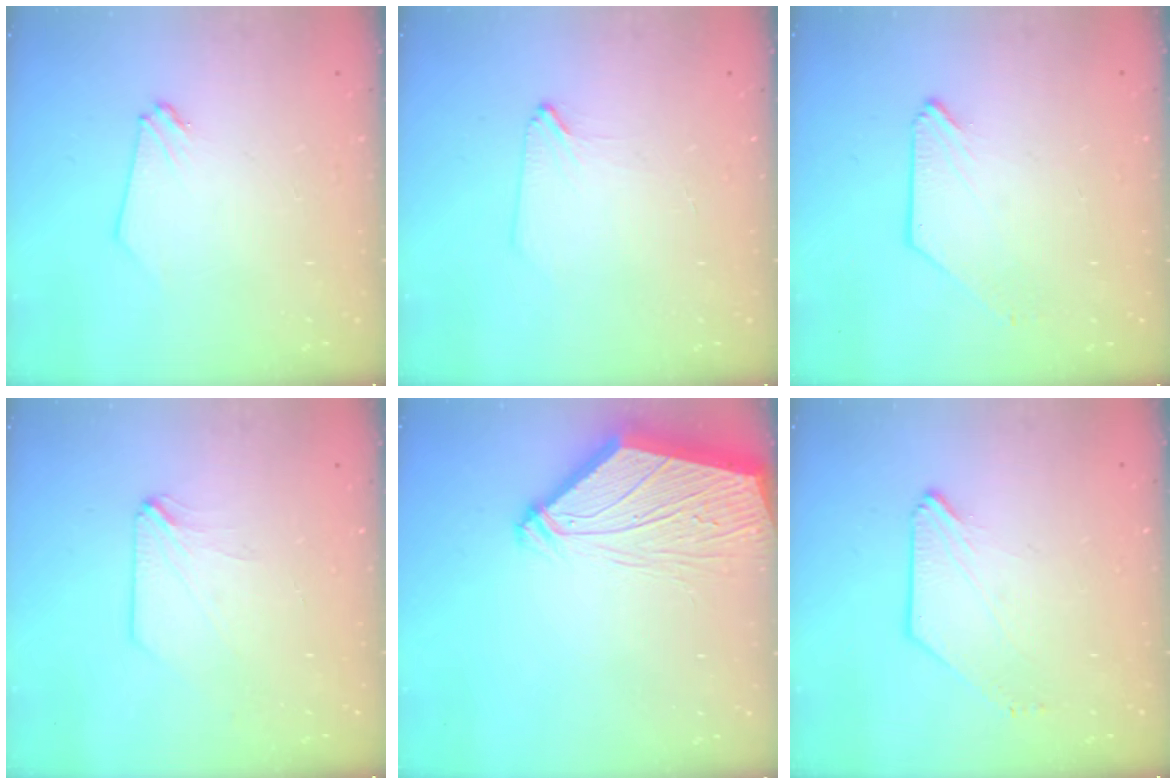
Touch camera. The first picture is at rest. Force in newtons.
{"total": 1.3, "press": 1.3, "slide": 0.2}
{"total": 0.0}
{"total": 0.0}
{"total": 6.2, "press": 6.1, "slide": 0.8}
{"total": 2.0, "press": 2.0, "slide": 0.5}